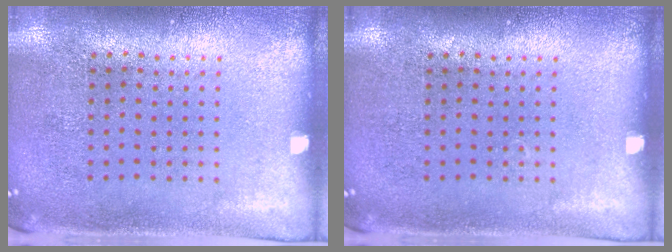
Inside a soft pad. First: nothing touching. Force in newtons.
{"total": 0.0}